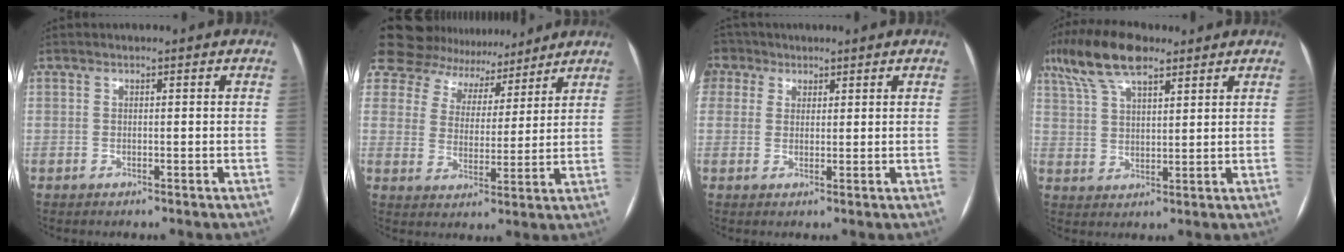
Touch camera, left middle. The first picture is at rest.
{"total": 15.7, "force": [14.1, 6.0, 3.3], "torque": [-0.070, 0.021, 0.209]}
{"total": 4.8, "force": [2.7, 3.9, 0.5], "torque": [-0.016, 0.020, 0.057]}
{"total": 11.3, "force": [7.8, 3.5, 7.4], "torque": [-0.152, 0.030, 0.147]}